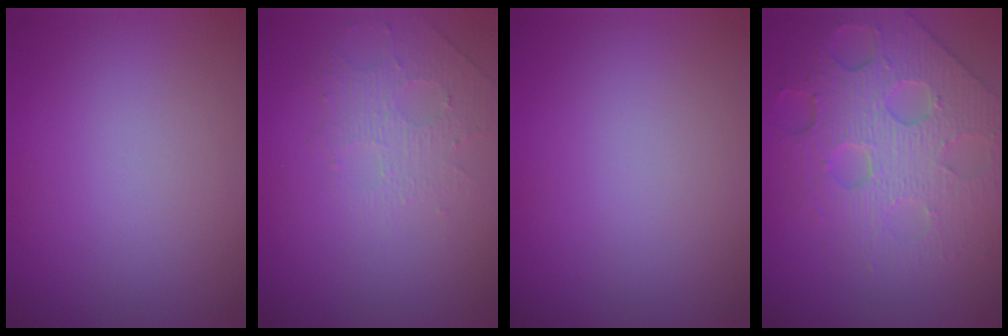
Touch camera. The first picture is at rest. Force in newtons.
{"total": 1.6, "press": 1.2, "slide": 1.0}
{"total": 0.0}
{"total": 7.3, "press": 5.7, "slide": 4.6}